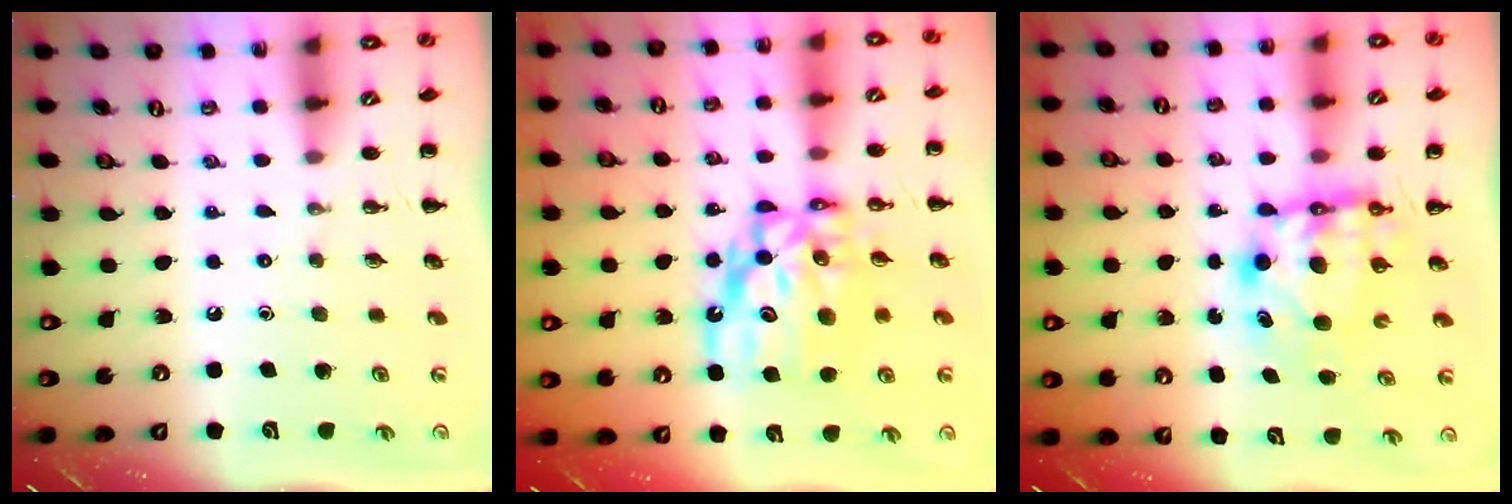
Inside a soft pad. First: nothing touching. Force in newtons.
{"total": 13.2, "press": 12.7, "slide": 3.6}
{"total": 7.5, "press": 7.4, "slide": 1.4}